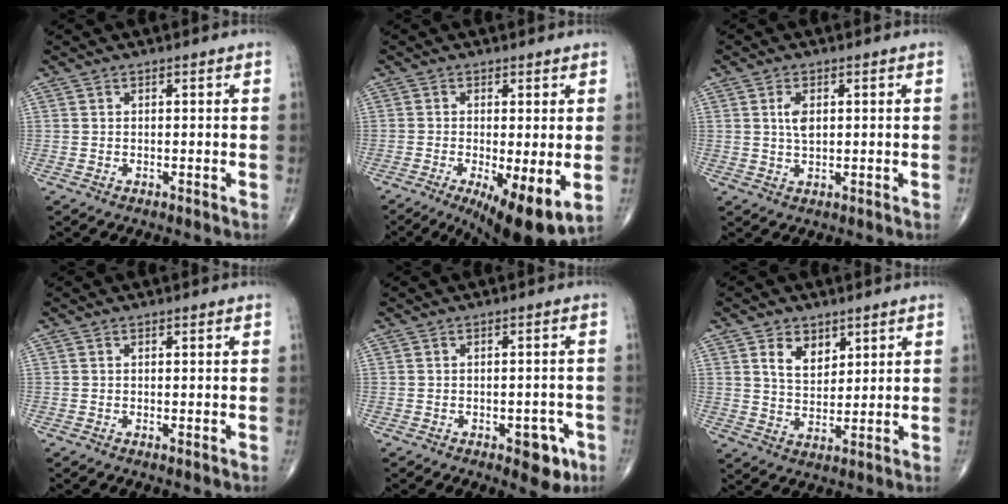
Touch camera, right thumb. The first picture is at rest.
{"total": 11.6, "force": [-3.3, 3.2, 10.6], "torque": [-0.166, -0.023, -0.045]}
{"total": 3.3, "force": [0.8, 1.8, 2.7], "torque": [-0.048, -0.004, 0.017]}
{"total": 0.6, "force": [-0.1, 0.1, 0.5], "torque": [-0.012, -0.005, -0.003]}
{"total": 5.6, "force": [-2.7, 2.8, 4.1], "torque": [-0.026, 0.011, -0.029]}
{"total": 6.4, "force": [3.3, 4.1, 3.6], "torque": [-0.040, -0.025, 0.063]}